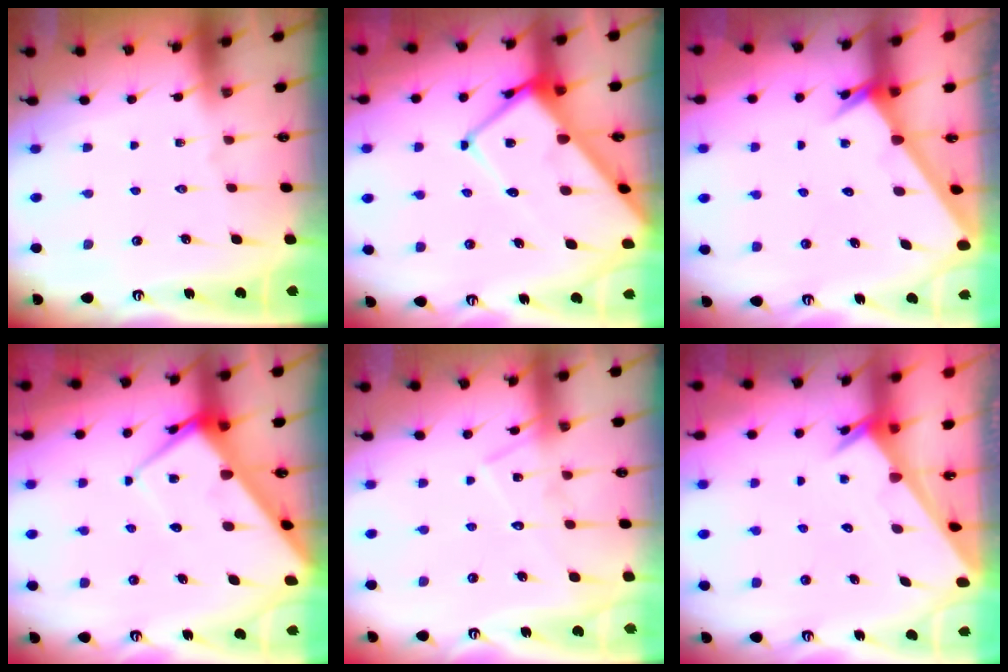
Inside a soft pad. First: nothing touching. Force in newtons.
{"total": 14.5, "press": 14.5, "slide": 1.5}
{"total": 2.5, "press": 2.5, "slide": 0.1}
{"total": 7.7, "press": 7.7, "slide": 0.6}
{"total": 11.5, "press": 11.5, "slide": 0.8}
{"total": 3.5, "press": 3.5, "slide": 0.4}